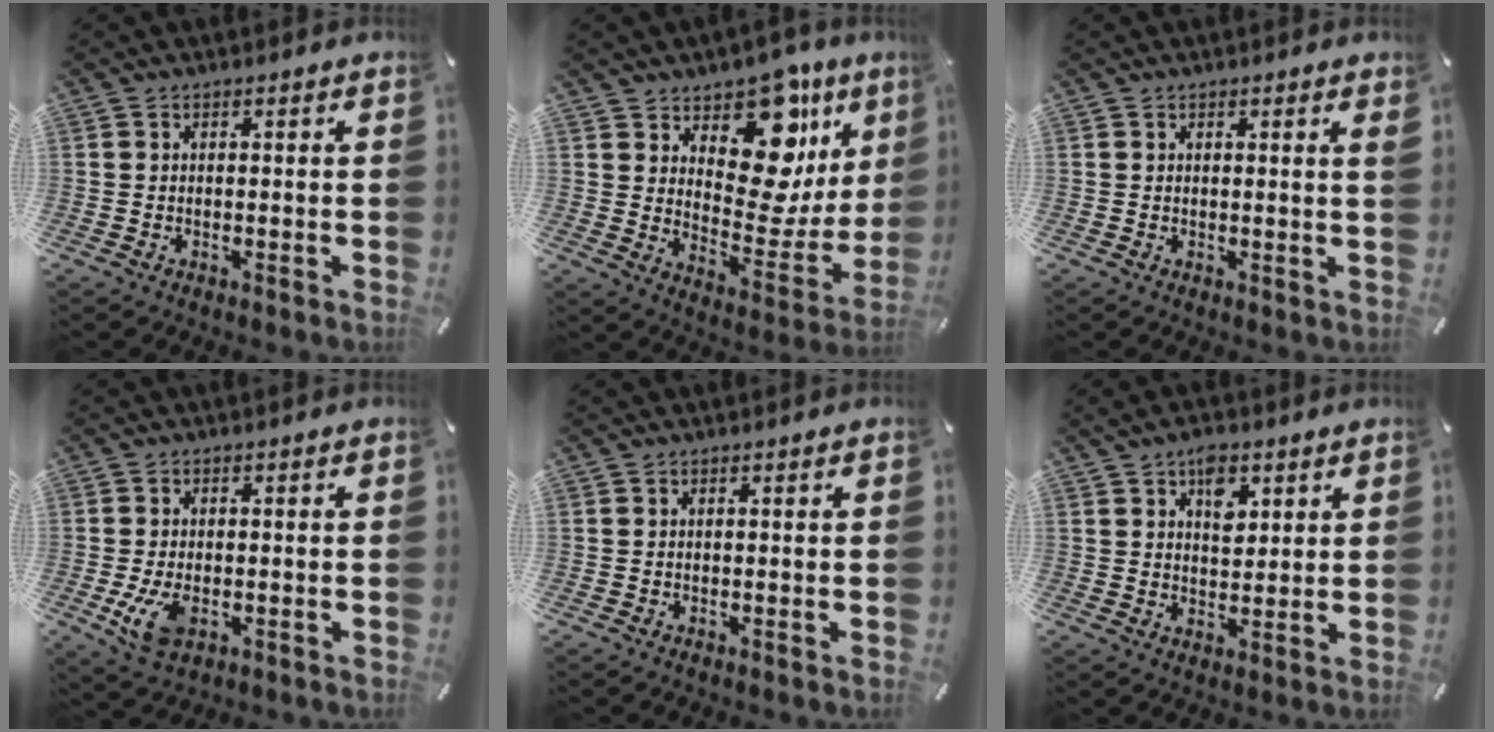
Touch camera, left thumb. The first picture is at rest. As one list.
[{"total": 15.6, "force": [9.6, 9.2, 8.2], "torque": [-0.096, -0.097, 0.161]}, {"total": 1.1, "force": [0.5, 0.0, 0.9], "torque": [-0.010, -0.005, 0.006]}, {"total": 6.3, "force": [-1.6, 3.9, 4.6], "torque": [-0.115, -0.003, -0.032]}, {"total": 0.0}, {"total": 6.5, "force": [3.3, 4.1, 3.8], "torque": [-0.046, -0.009, 0.053]}]